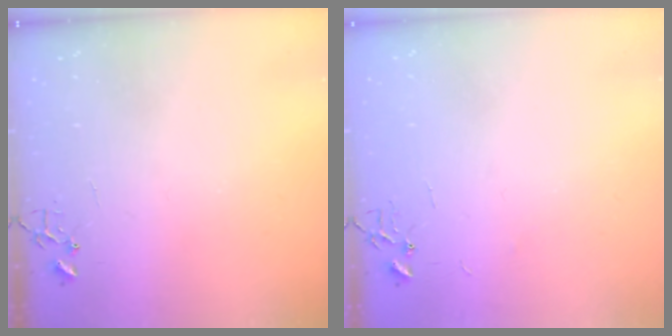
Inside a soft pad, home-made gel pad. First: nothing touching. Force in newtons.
{"total": 2.4, "press": 2.4, "slide": 0.3}